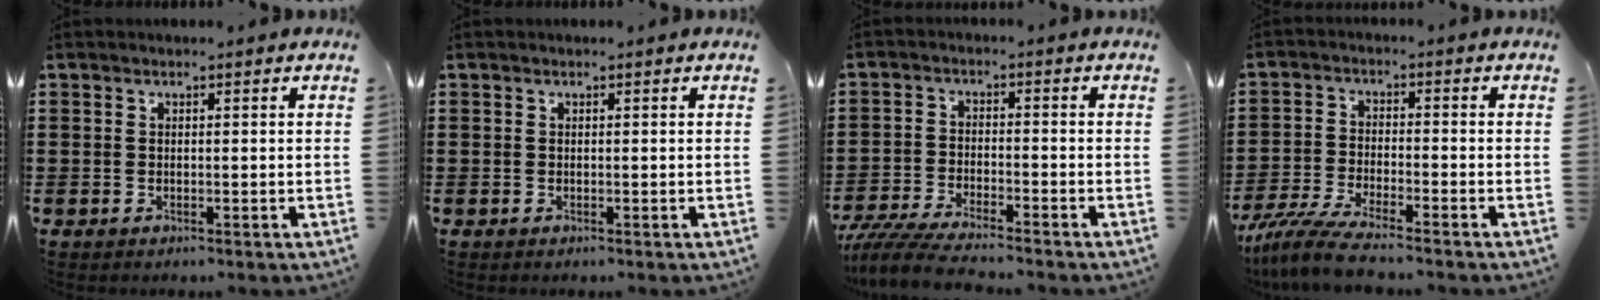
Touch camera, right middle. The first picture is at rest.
{"total": 0.0}
{"total": 5.2, "force": [-4.9, 0.2, 1.8], "torque": [-0.050, -0.013, -0.100]}
{"total": 6.3, "force": [-5.6, 0.1, 3.0], "torque": [-0.081, -0.021, -0.112]}